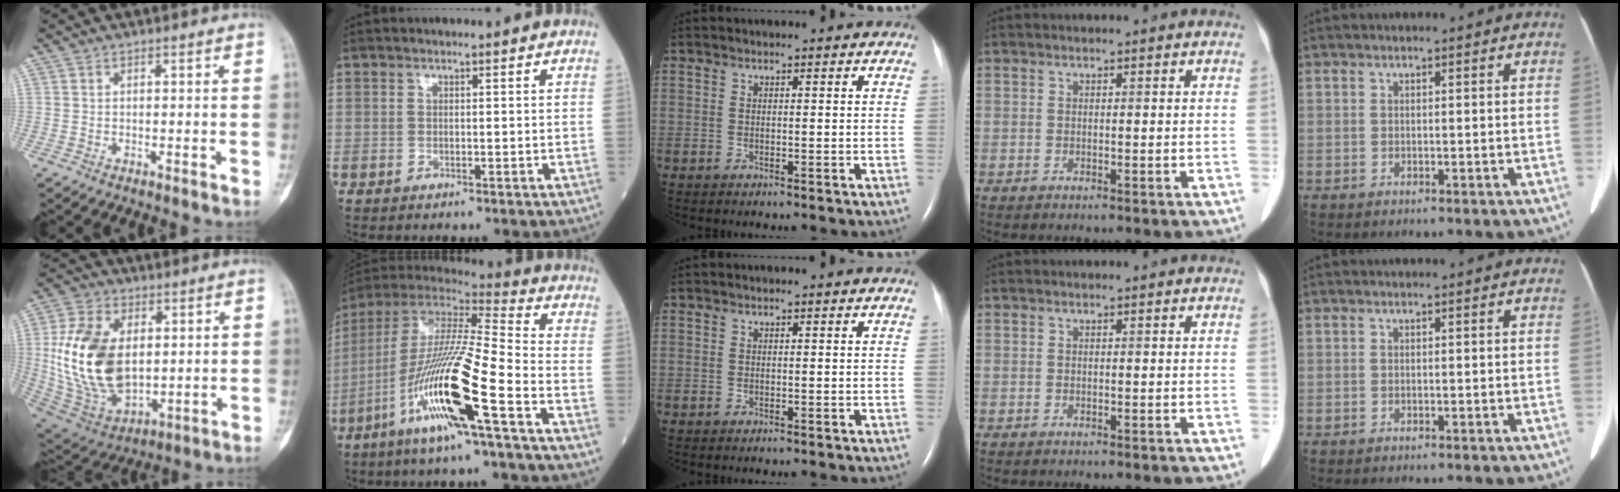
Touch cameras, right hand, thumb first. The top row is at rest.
{"thumb": {"total": 20.3, "force": [2.1, 12.7, 15.7], "torque": [-0.288, -0.013, 0.055]}, "index": {"total": 19.0, "force": [-7.8, 0.6, 17.3], "torque": [-0.370, -0.029, -0.156]}}